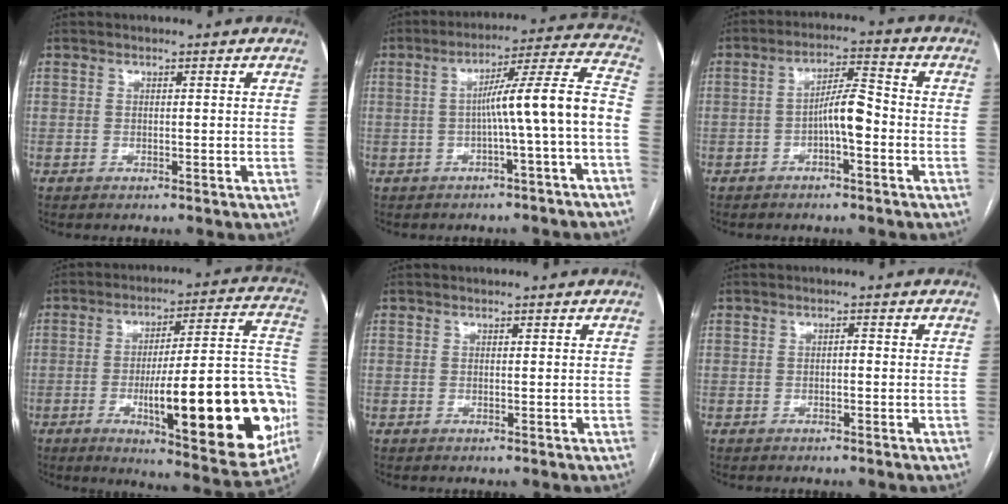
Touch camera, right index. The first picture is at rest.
{"total": 11.5, "force": [-2.5, -1.1, 11.1], "torque": [-0.154, 0.033, -0.037]}
{"total": 5.8, "force": [-1.6, 1.2, 5.4], "torque": [-0.094, 0.017, -0.028]}
{"total": 26.2, "force": [-6.8, 4.6, 24.8], "torque": [-0.275, 0.010, -0.082]}
{"total": 0.0}
{"total": 0.6, "force": [-0.2, 0.2, 0.5], "torque": [-0.008, 0.003, -0.005]}